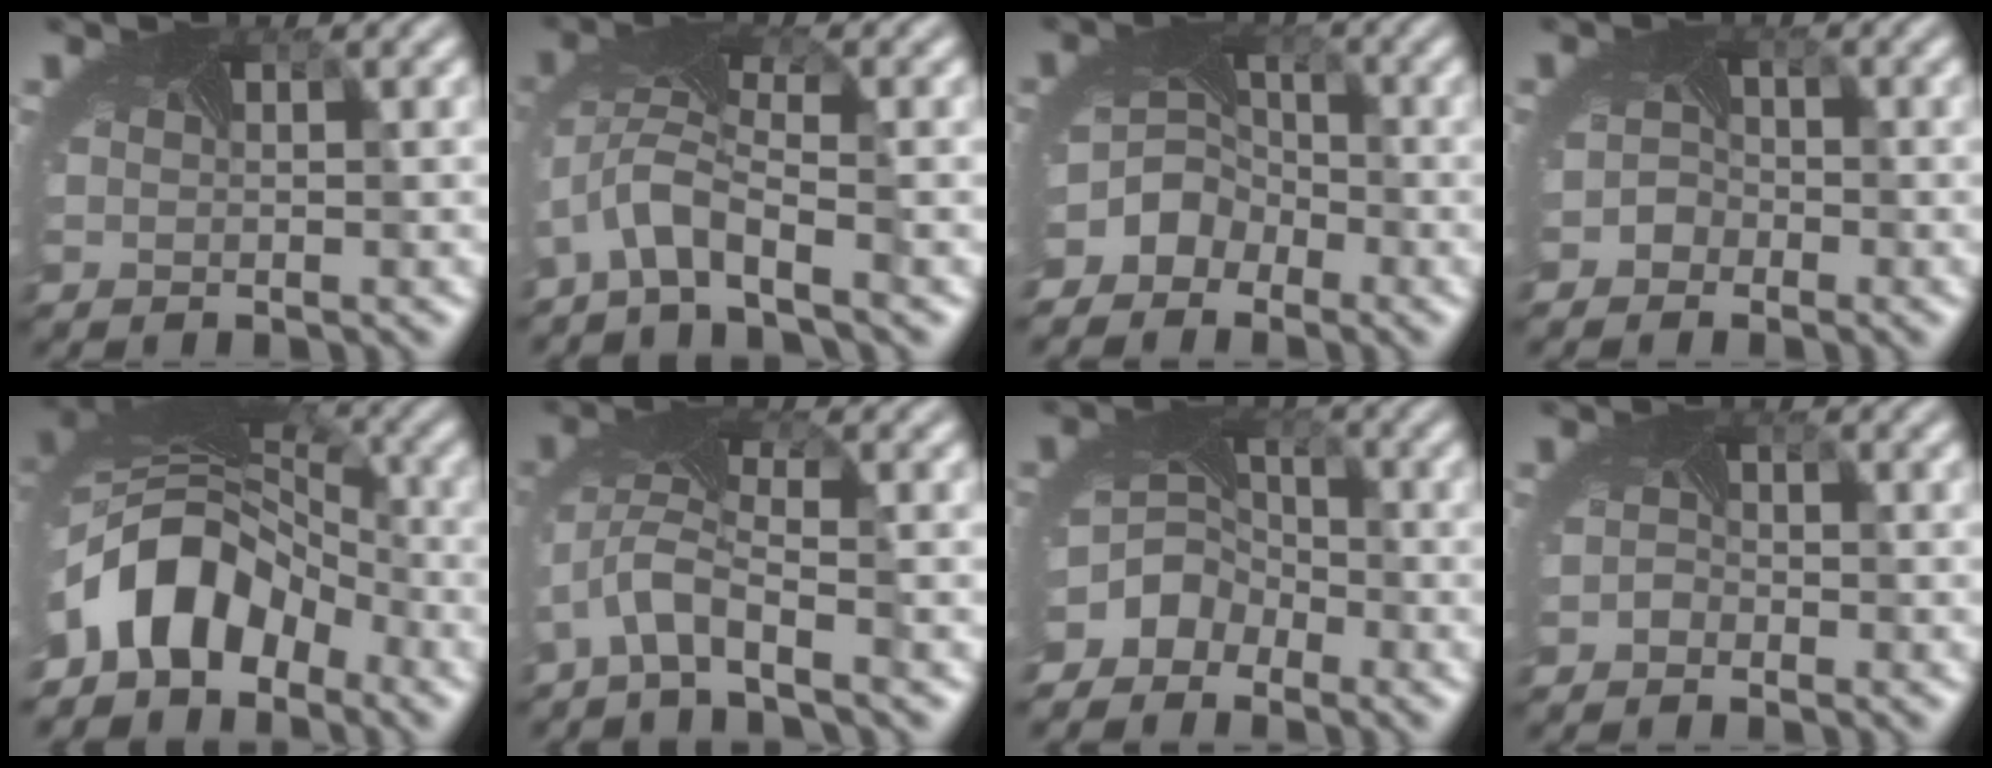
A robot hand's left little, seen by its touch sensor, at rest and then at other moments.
{"total": 4.5, "force": [-2.9, 1.1, 3.3], "torque": [-0.075, -0.003, -0.062]}
{"total": 5.1, "force": [-3.3, 3.7, 1.1], "torque": [0.001, -0.002, -0.057]}
{"total": 1.6, "force": [-1.3, 0.9, -0.3], "torque": [0.003, -0.001, -0.030]}
{"total": 8.3, "force": [-4.2, 5.5, 4.6], "torque": [-0.083, -0.001, -0.086]}
{"total": 4.1, "force": [-2.5, 0.7, 3.1], "torque": [-0.074, -0.004, -0.057]}
{"total": 4.9, "force": [-3.3, 3.4, 1.1], "torque": [-0.003, -0.001, -0.056]}
{"total": 1.1, "force": [-1.0, 0.2, -0.3], "torque": [-0.003, -0.004, -0.021]}